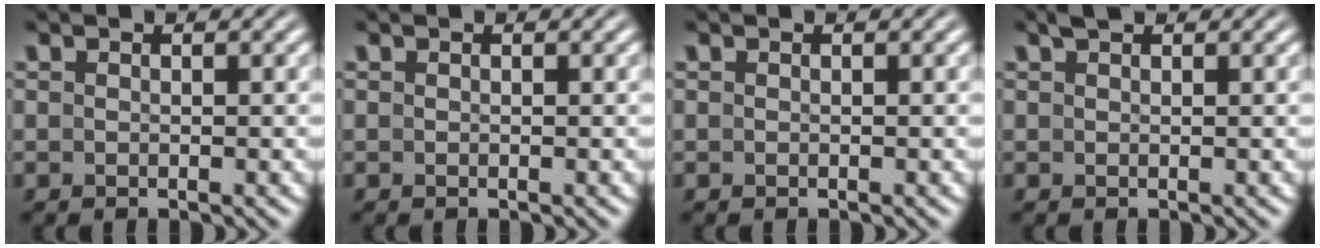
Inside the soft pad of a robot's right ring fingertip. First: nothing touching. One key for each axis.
{"total": 0.0}
{"total": 0.0}
{"total": 0.9, "fx": 0.8, "fy": -0.3, "fz": 0.1, "tx": -0.001, "ty": 0.001, "tz": 0.017}